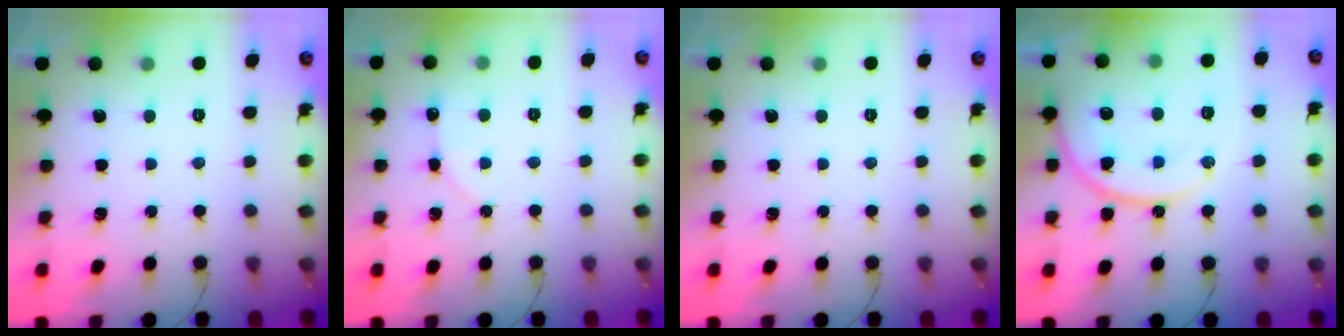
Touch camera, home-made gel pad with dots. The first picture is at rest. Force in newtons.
{"total": 3.9, "press": 3.9, "slide": 0.4}
{"total": 0.0}
{"total": 15.9, "press": 15.9, "slide": 1.4}